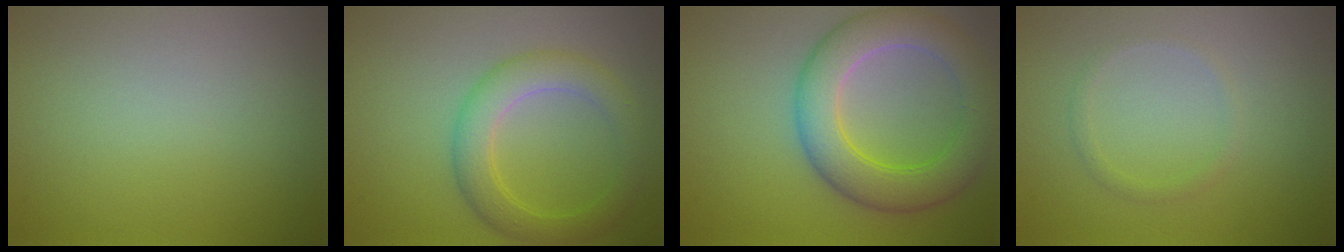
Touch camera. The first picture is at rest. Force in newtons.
{"total": 4.2, "press": 4.2, "slide": 0.2}
{"total": 6.9, "press": 6.9, "slide": 0.5}
{"total": 0.9, "press": 0.9, "slide": 0.1}